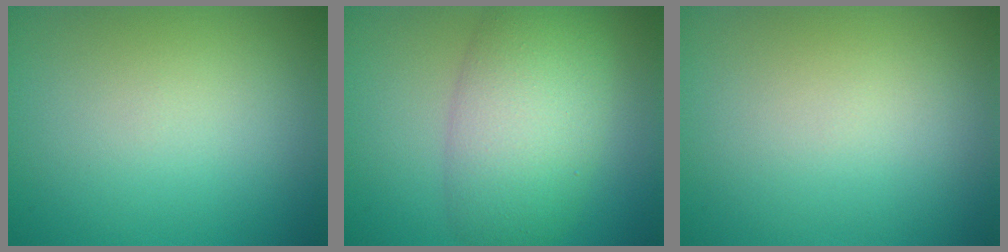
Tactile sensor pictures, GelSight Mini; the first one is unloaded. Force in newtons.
{"total": 7.5, "press": 7.5, "slide": 0.2}
{"total": 0.0}